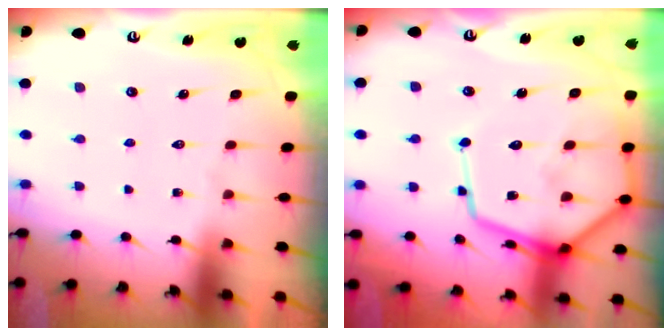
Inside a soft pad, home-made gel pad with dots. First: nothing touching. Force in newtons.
{"total": 17.8, "press": 17.7, "slide": 1.7}